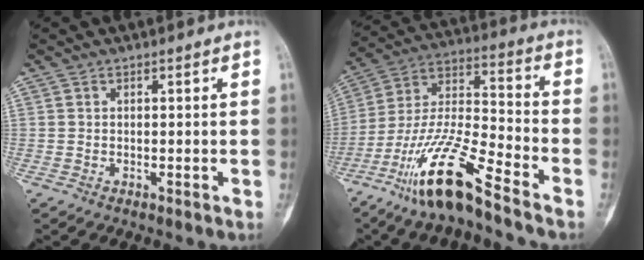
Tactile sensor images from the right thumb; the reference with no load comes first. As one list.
[{"total": 16.9, "force": [-11.4, 2.3, 12.2], "torque": [-0.244, 0.063, -0.213]}]